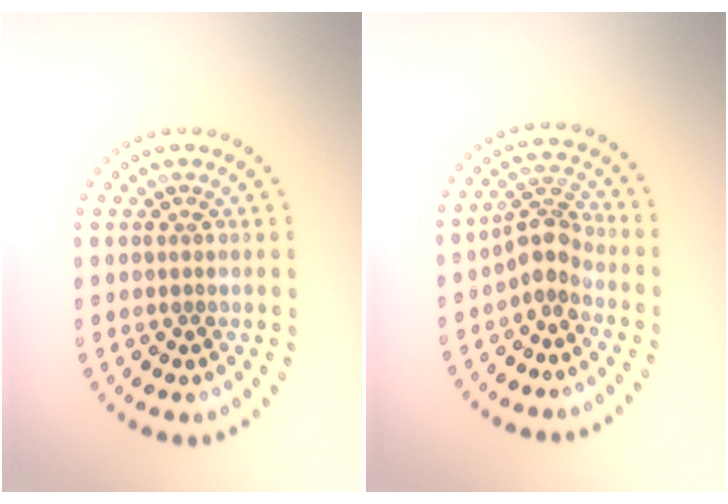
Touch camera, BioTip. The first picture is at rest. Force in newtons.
{"total": 2.9, "press": 2.2, "slide": 1.8}